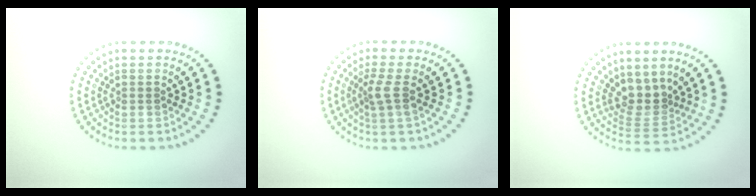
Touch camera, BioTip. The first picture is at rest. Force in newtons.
{"total": 1.9, "press": 1.4, "slide": 1.3}
{"total": 2.9, "press": 2.1, "slide": 2.0}